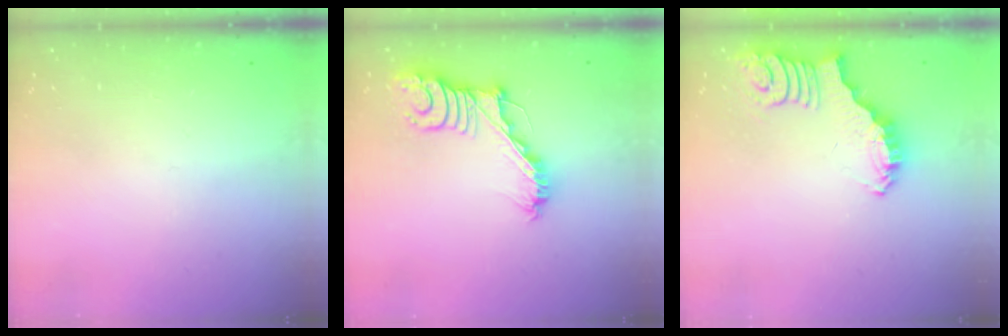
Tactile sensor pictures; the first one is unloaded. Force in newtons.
{"total": 15.6, "press": 15.6, "slide": 0.5}
{"total": 2.7, "press": 2.7, "slide": 0.5}